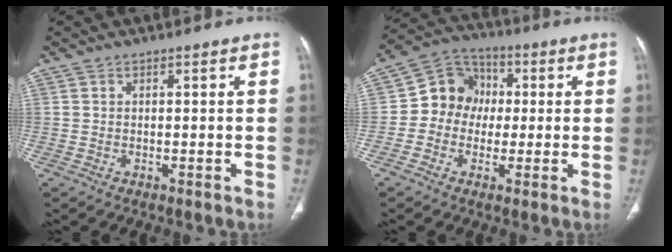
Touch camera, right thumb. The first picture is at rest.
{"total": 9.8, "force": [-0.2, 8.9, 4.1], "torque": [-0.030, 0.026, -0.019]}